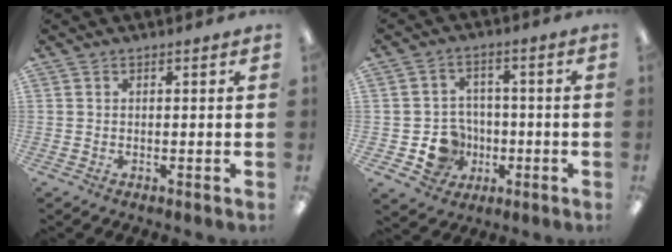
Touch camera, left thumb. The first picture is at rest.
{"total": 9.1, "force": [-2.7, 8.1, 3.2], "torque": [-0.078, 0.022, -0.041]}